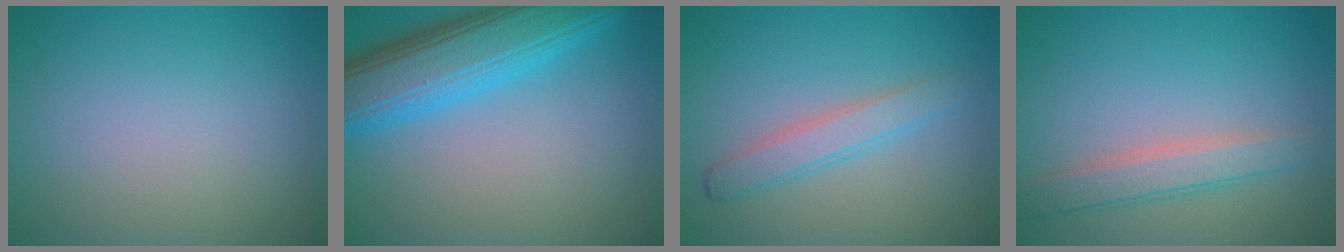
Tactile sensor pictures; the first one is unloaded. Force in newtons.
{"total": 8.7, "press": 8.7, "slide": 0.2}
{"total": 2.6, "press": 2.6, "slide": 0.2}
{"total": 3.0, "press": 3.0, "slide": 0.2}